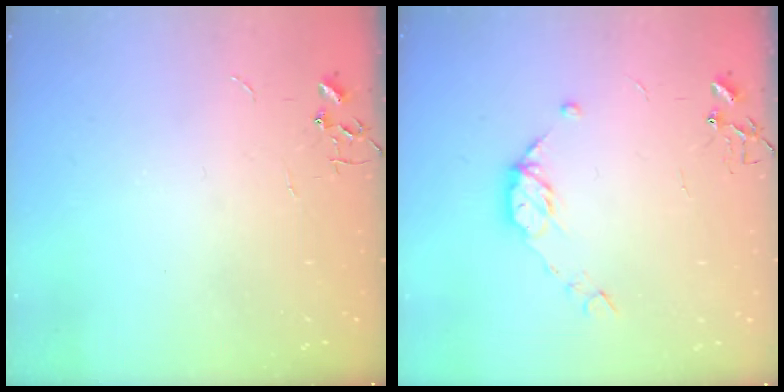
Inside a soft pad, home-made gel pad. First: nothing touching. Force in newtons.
{"total": 8.7, "press": 8.7, "slide": 0.7}